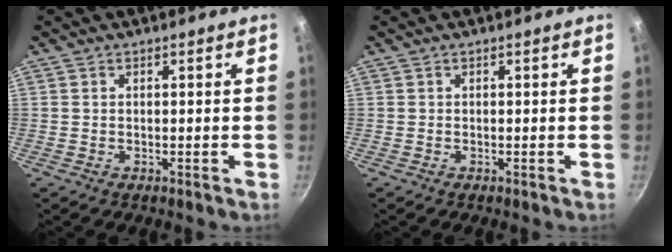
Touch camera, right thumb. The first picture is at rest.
{"total": 0.0}